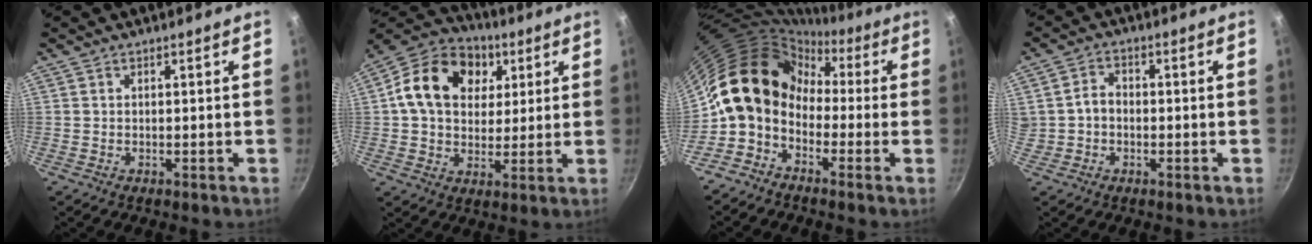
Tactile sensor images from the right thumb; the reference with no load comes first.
{"total": 18.2, "force": [4.9, 13.8, 10.8], "torque": [-0.171, 0.012, 0.070]}
{"total": 14.4, "force": [-0.8, 11.7, 8.4], "torque": [-0.116, 0.049, -0.039]}
{"total": 3.9, "force": [-0.6, 3.3, 2.0], "torque": [-0.015, 0.019, -0.012]}